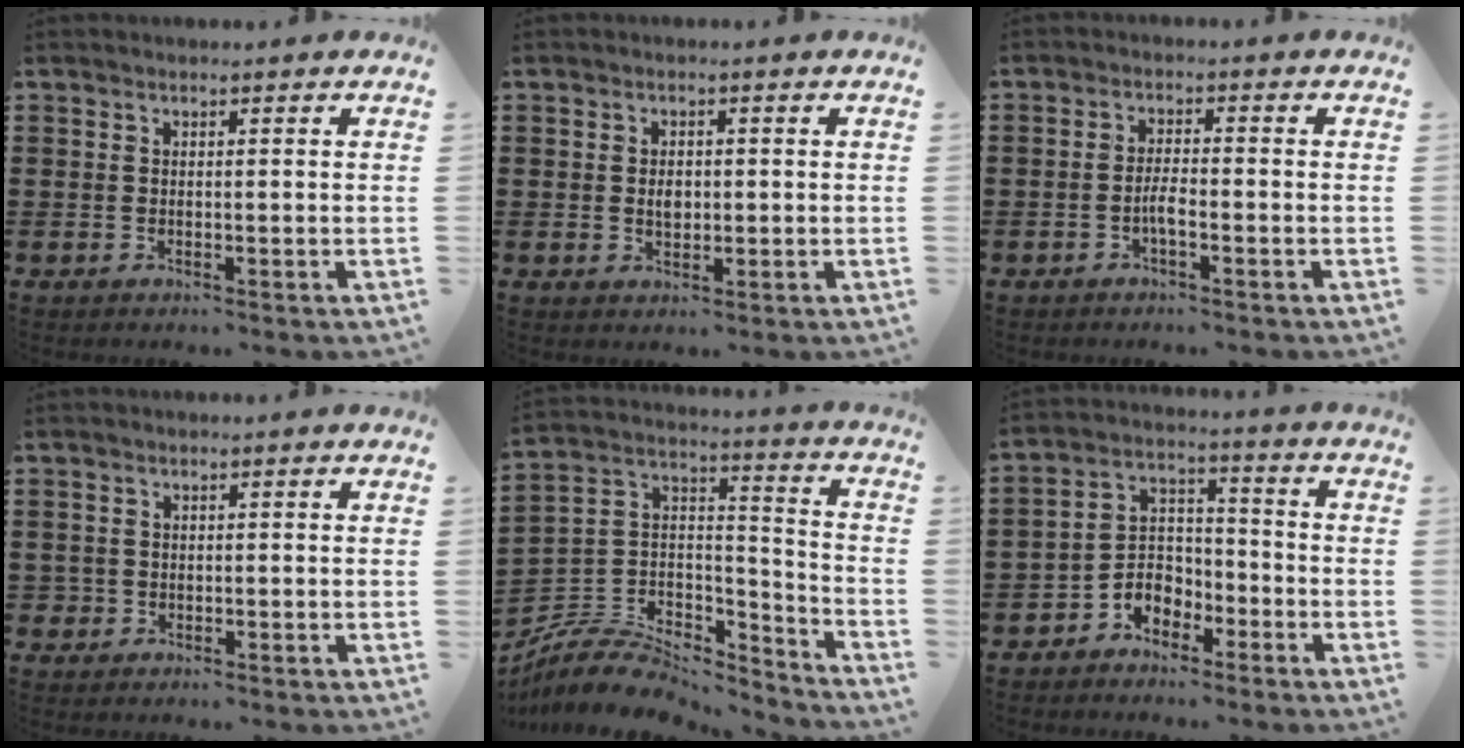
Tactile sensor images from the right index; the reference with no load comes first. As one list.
[{"total": 2.2, "force": [0.0, 1.4, 1.8], "torque": [-0.036, 0.006, -0.001]}, {"total": 2.7, "force": [-1.2, 0.5, 2.3], "torque": [-0.050, 0.000, -0.024]}, {"total": 1.2, "force": [-0.4, 1.1, 0.2], "torque": [-0.007, 0.005, -0.010]}, {"total": 7.7, "force": [-6.3, 3.7, 2.6], "torque": [-0.065, 0.005, -0.124]}, {"total": 4.8, "force": [-3.4, 3.3, 0.8], "torque": [-0.026, 0.009, -0.070]}]